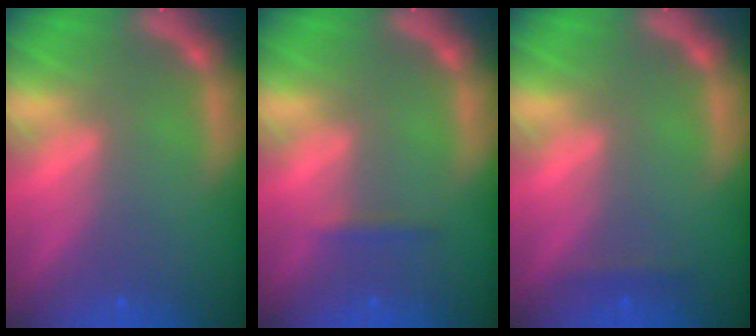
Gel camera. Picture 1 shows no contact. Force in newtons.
{"total": 0.9}
{"total": 0.9}